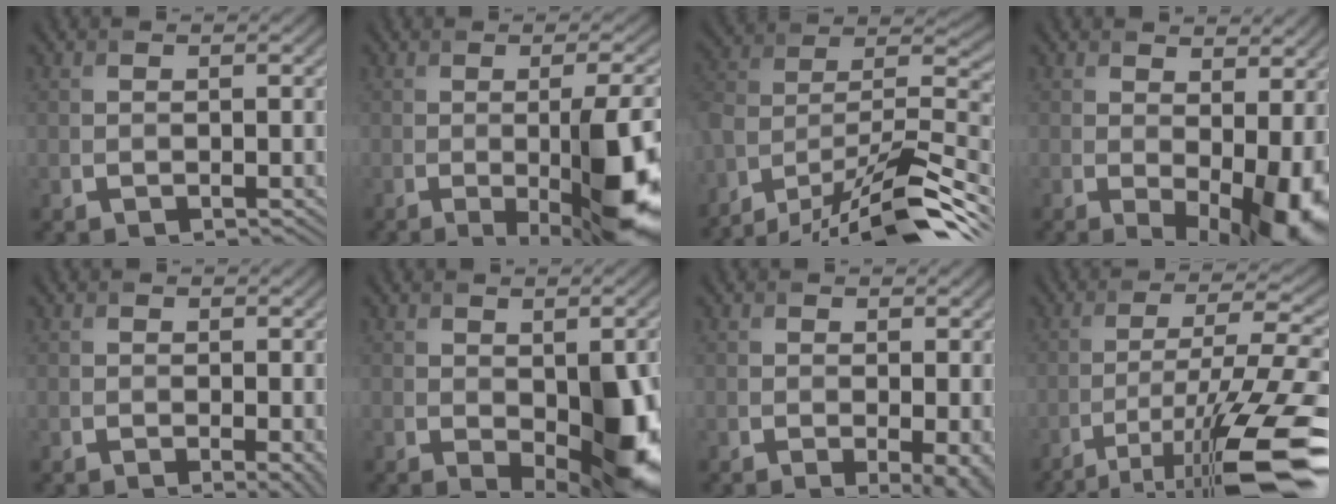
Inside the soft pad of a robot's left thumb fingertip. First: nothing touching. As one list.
[{"total": 10.9, "force": [-2.4, 2.8, 10.2], "torque": [-0.141, -0.006, -0.027]}, {"total": 16.1, "force": [-12.8, 5.8, 7.9], "torque": [-0.178, -0.017, -0.201]}, {"total": 8.6, "force": [-1.1, 3.6, 7.8], "torque": [-0.098, -0.018, 0.008]}, {"total": 1.6, "force": [-0.4, 0.3, 1.5], "torque": [-0.017, -0.002, -0.004]}, {"total": 11.1, "force": [-2.8, 5.6, 9.2], "torque": [-0.129, -0.040, -0.012]}, {"total": 3.1, "force": [-0.7, 0.8, 3.0], "torque": [-0.040, -0.009, -0.003]}, {"total": 14.7, "force": [-8.5, 3.4, 11.5], "torque": [-0.200, -0.006, -0.138]}]